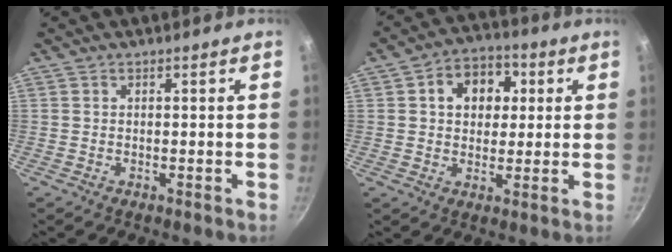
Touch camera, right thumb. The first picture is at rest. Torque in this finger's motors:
{"motor_torque": [-0.33, 0.55, 0.37, -0.04, 0.07]}